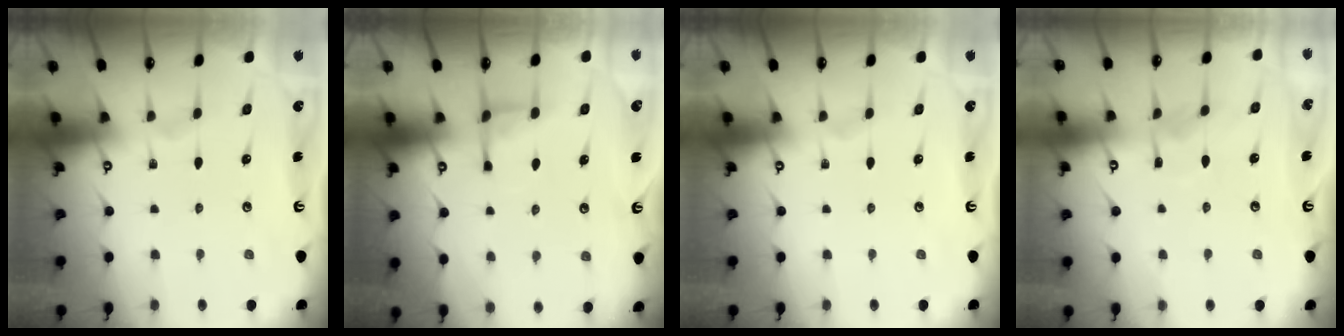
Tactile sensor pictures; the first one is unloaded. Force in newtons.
{"total": 3.6, "press": 3.5, "slide": 0.7}
{"total": 0.0}
{"total": 6.1, "press": 6.1, "slide": 0.6}